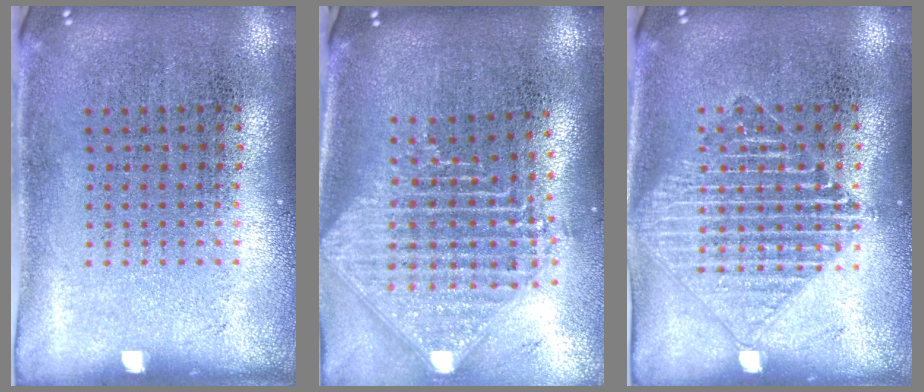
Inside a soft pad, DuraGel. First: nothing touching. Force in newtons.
{"total": 2.4, "press": 1.9, "slide": 1.5}
{"total": 1.5, "press": 1.5, "slide": 0.3}